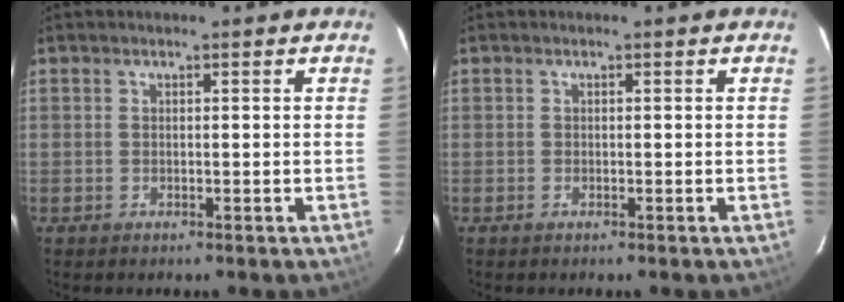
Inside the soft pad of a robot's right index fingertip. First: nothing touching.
{"total": 0.0}